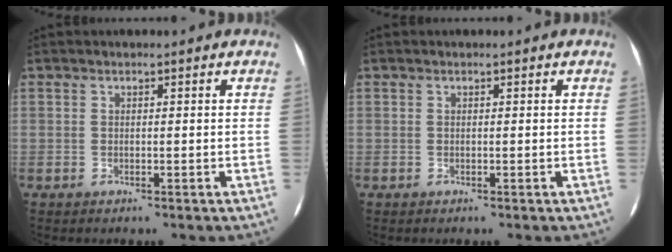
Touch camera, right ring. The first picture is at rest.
{"total": 0.0}